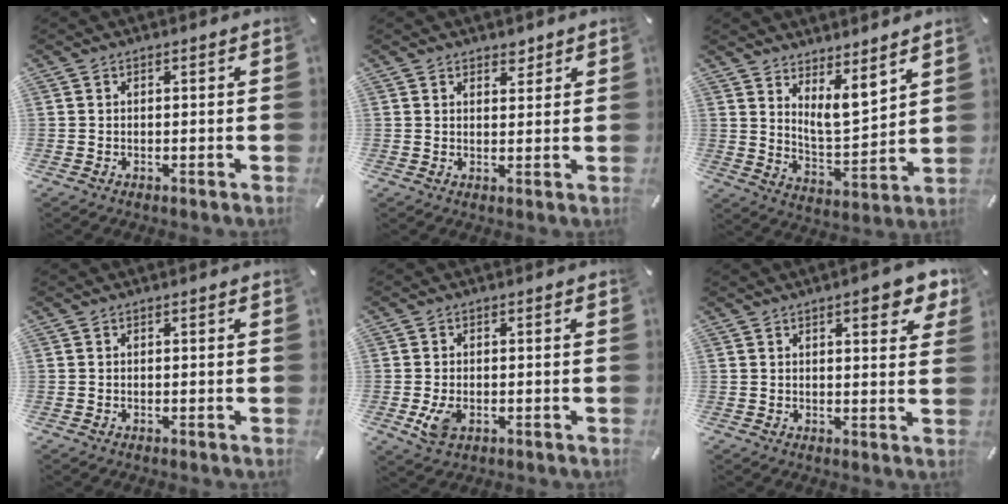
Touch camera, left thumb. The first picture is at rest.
{"total": 2.5, "force": [1.9, 1.5, 0.4], "torque": [0.014, -0.011, 0.031]}
{"total": 8.6, "force": [6.8, 2.8, 4.6], "torque": [-0.077, -0.047, 0.123]}
{"total": 0.0}
{"total": 4.4, "force": [-1.1, 2.9, 3.1], "torque": [-0.071, -0.001, -0.020]}
{"total": 6.9, "force": [4.2, 2.3, 5.0], "torque": [-0.065, -0.019, 0.066]}